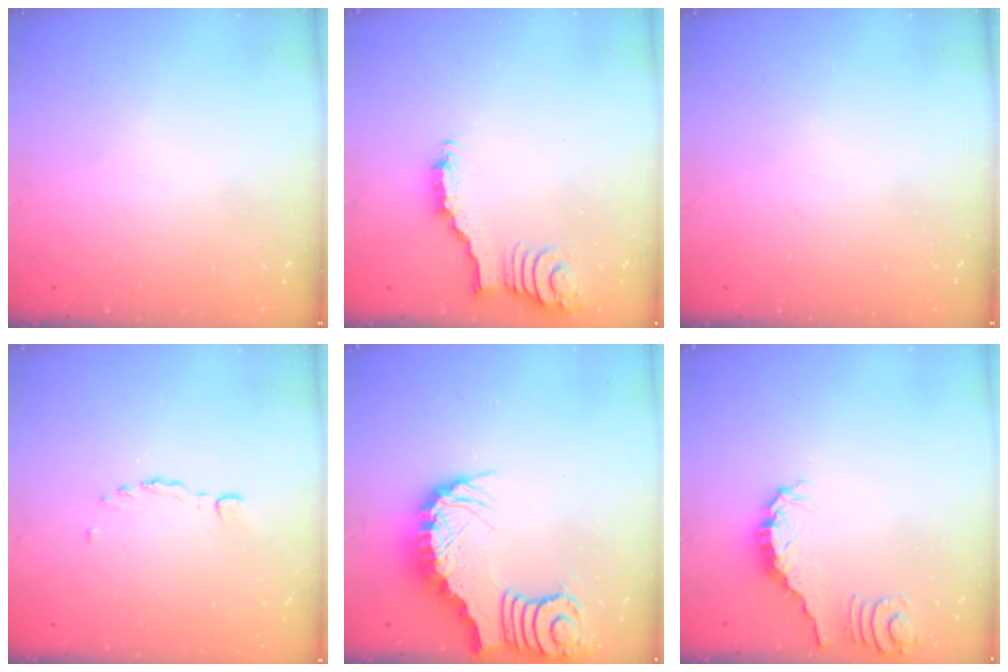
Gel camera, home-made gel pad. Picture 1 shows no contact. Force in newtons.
{"total": 2.5, "press": 2.5, "slide": 0.4}
{"total": 0.0}
{"total": 0.6, "press": 0.5, "slide": 0.3}
{"total": 3.9, "press": 3.8, "slide": 0.7}
{"total": 0.9, "press": 0.8, "slide": 0.2}